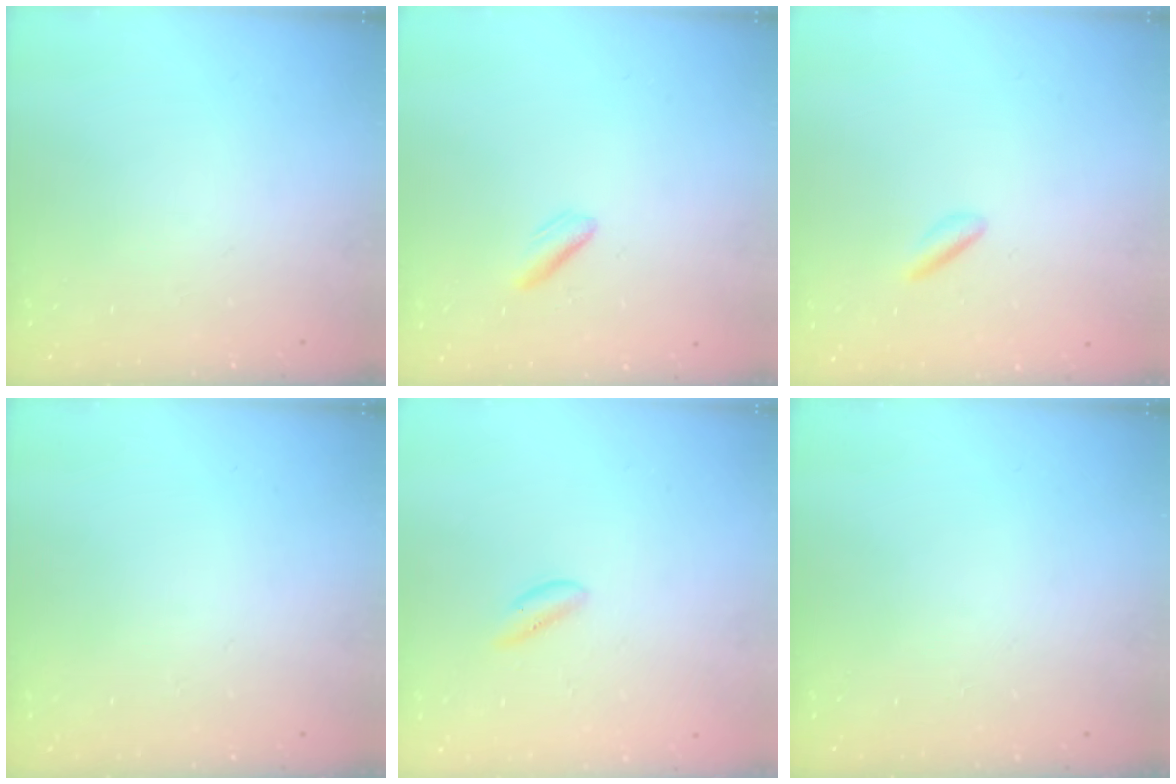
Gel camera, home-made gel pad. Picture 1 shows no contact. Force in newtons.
{"total": 2.1, "press": 2.0, "slide": 0.7}
{"total": 1.5, "press": 1.3, "slide": 0.6}
{"total": 0.0}
{"total": 0.5, "press": 0.4, "slide": 0.4}
{"total": 0.0}